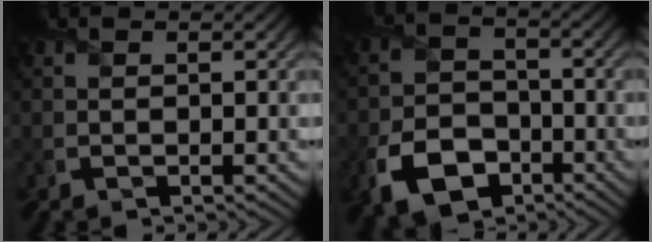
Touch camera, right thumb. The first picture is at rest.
{"total": 8.7, "force": [-4.7, 5.7, 4.8], "torque": [-0.108, -0.017, -0.091]}